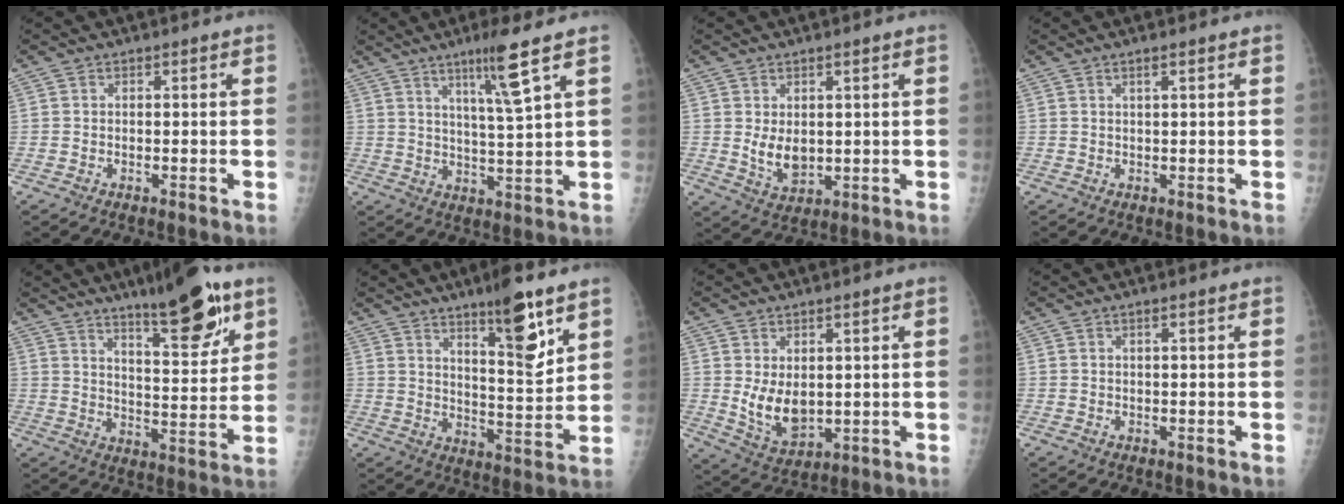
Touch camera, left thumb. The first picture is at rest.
{"total": 8.6, "force": [4.9, -0.7, 7.0], "torque": [-0.123, -0.033, 0.090]}
{"total": 5.8, "force": [1.0, 3.4, 4.6], "torque": [-0.062, -0.018, 0.031]}
{"total": 1.3, "force": [0.7, 0.0, 1.0], "torque": [-0.019, 0.000, 0.013]}
{"total": 15.3, "force": [9.6, 3.7, 11.3], "torque": [-0.143, -0.056, 0.151]}
{"total": 12.3, "force": [7.7, 2.6, 9.3], "torque": [-0.126, -0.056, 0.124]}
{"total": 7.9, "force": [1.4, 4.6, 6.3], "torque": [-0.092, -0.023, 0.045]}
{"total": 0.8, "force": [0.4, 0.0, 0.7], "torque": [-0.011, 0.001, 0.007]}